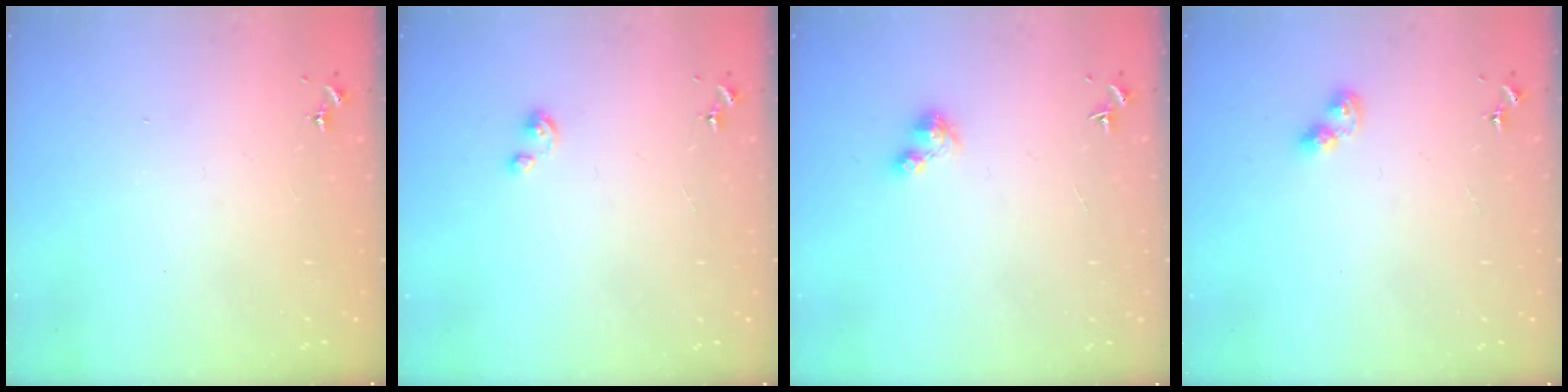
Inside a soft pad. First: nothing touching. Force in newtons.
{"total": 3.0, "press": 3.0, "slide": 0.2}
{"total": 3.8, "press": 3.8, "slide": 0.4}
{"total": 5.1, "press": 5.1, "slide": 0.6}